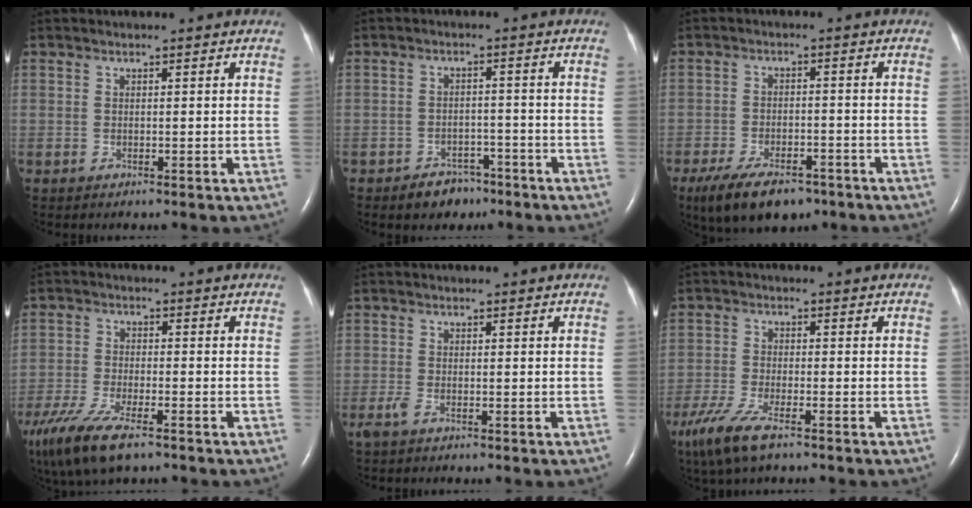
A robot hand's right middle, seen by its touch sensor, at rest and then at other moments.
{"total": 4.3, "force": [-3.1, 2.7, 1.2], "torque": [-0.019, 0.009, -0.041]}
{"total": 10.2, "force": [-7.3, 4.3, 5.7], "torque": [-0.102, -0.008, -0.117]}
{"total": 12.9, "force": [-8.9, 3.4, 8.7], "torque": [-0.192, -0.032, -0.155]}
{"total": 1.4, "force": [-0.9, 0.4, 1.0], "torque": [-0.034, -0.005, -0.020]}
{"total": 7.4, "force": [-4.9, 1.4, 5.3], "torque": [-0.117, -0.019, -0.089]}